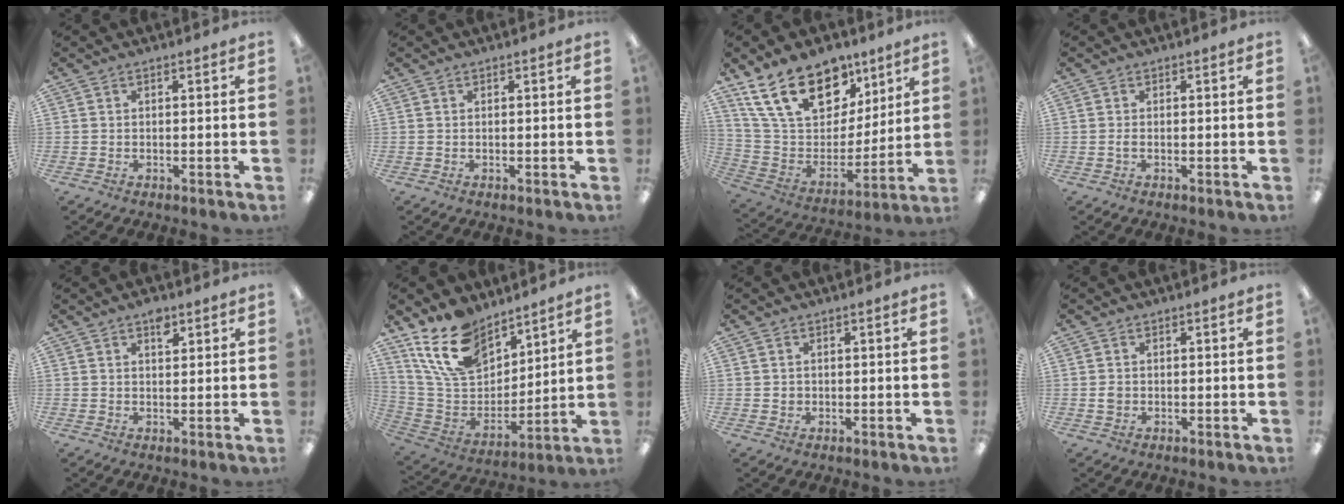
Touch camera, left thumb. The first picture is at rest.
{"total": 0.0}
{"total": 21.9, "force": [13.7, 12.7, 11.4], "torque": [-0.209, -0.066, 0.255]}
{"total": 0.8, "force": [-0.1, 0.4, 0.7], "torque": [-0.013, 0.000, -0.003]}
{"total": 3.3, "force": [2.1, 1.7, 1.9], "torque": [-0.009, -0.011, 0.031]}
{"total": 16.7, "force": [11.7, 9.2, 7.6], "torque": [-0.162, -0.056, 0.225]}
{"total": 1.1, "force": [0.2, 1.0, 0.2], "torque": [-0.006, 0.004, 0.003]}
{"total": 1.4, "force": [0.0, 1.3, 0.6], "torque": [-0.012, 0.005, -0.003]}